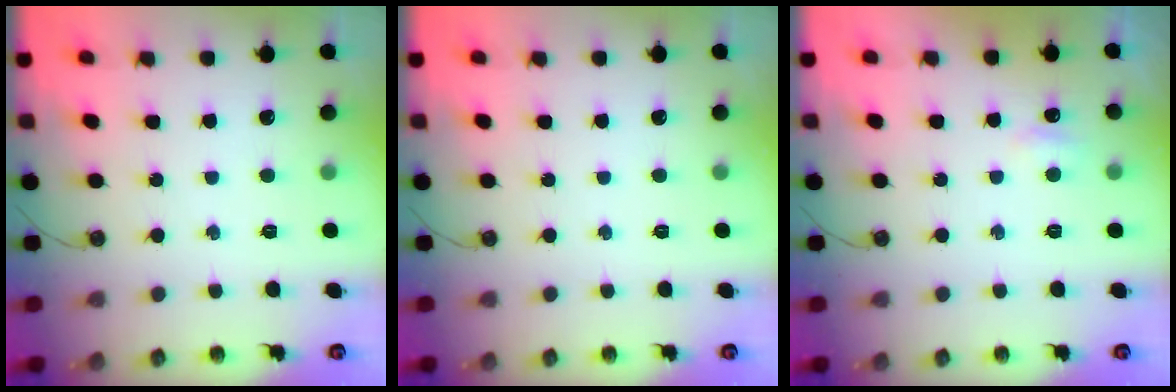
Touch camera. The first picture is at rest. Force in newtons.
{"total": 0.0}
{"total": 3.3, "press": 3.3, "slide": 0.5}